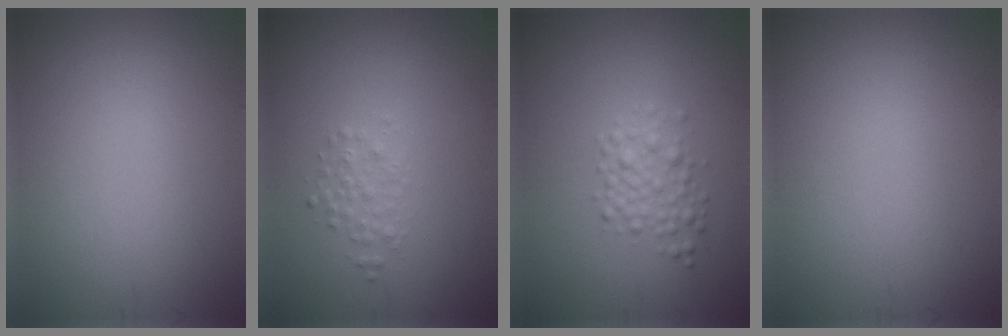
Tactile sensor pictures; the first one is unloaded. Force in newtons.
{"total": 1.4, "press": 1.4, "slide": 0.0}
{"total": 2.2, "press": 2.2, "slide": 0.1}
{"total": 0.0}